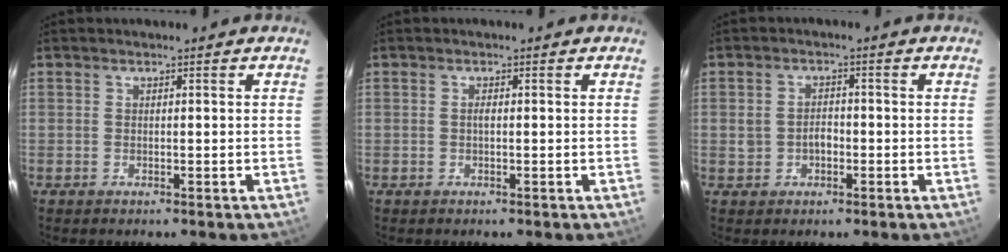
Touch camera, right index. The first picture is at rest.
{"total": 0.7, "force": [-0.1, 0.2, 0.7], "torque": [-0.013, 0.003, -0.003]}
{"total": 3.2, "force": [-0.7, 2.6, 1.9], "torque": [-0.037, 0.007, -0.008]}